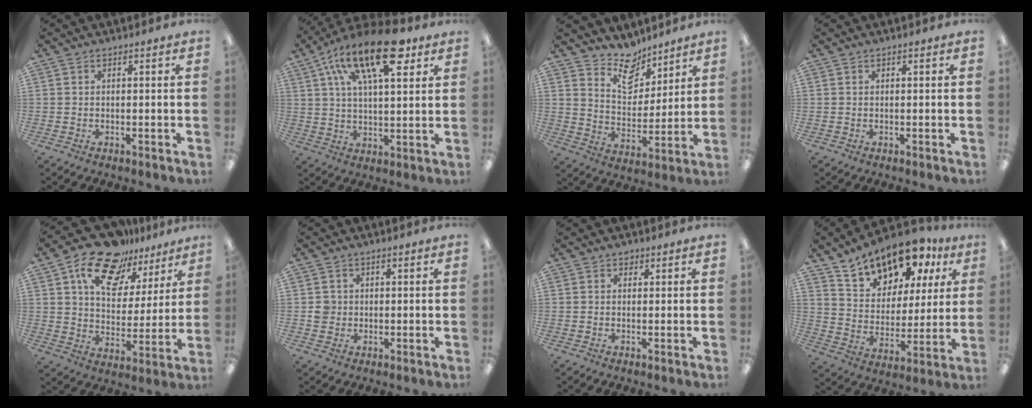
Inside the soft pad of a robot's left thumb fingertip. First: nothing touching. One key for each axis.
{"total": 21.2, "fx": 11.1, "fy": 8.8, "fz": 15.7, "tx": -0.260, "ty": -0.039, "tz": 0.180}
{"total": 11.4, "fx": 9.6, "fy": 5.5, "fz": 2.9, "tx": -0.048, "ty": -0.068, "tz": 0.180}
{"total": 0.0}
{"total": 17.0, "fx": 11.9, "fy": 9.1, "fz": 7.9, "tx": -0.147, "ty": -0.066, "tz": 0.214}
{"total": 2.7, "fx": 0.1, "fy": 2.7, "fz": 0.6, "tx": -0.006, "ty": 0.002, "tz": -0.002}
{"total": 1.1, "fx": 0.7, "fy": 0.8, "fz": 0.3, "tx": 0.002, "ty": -0.002, "tz": 0.011}
{"total": 15.2, "fx": 12.1, "fy": 7.3, "fz": 5.7, "tx": -0.108, "ty": -0.075, "tz": 0.217}